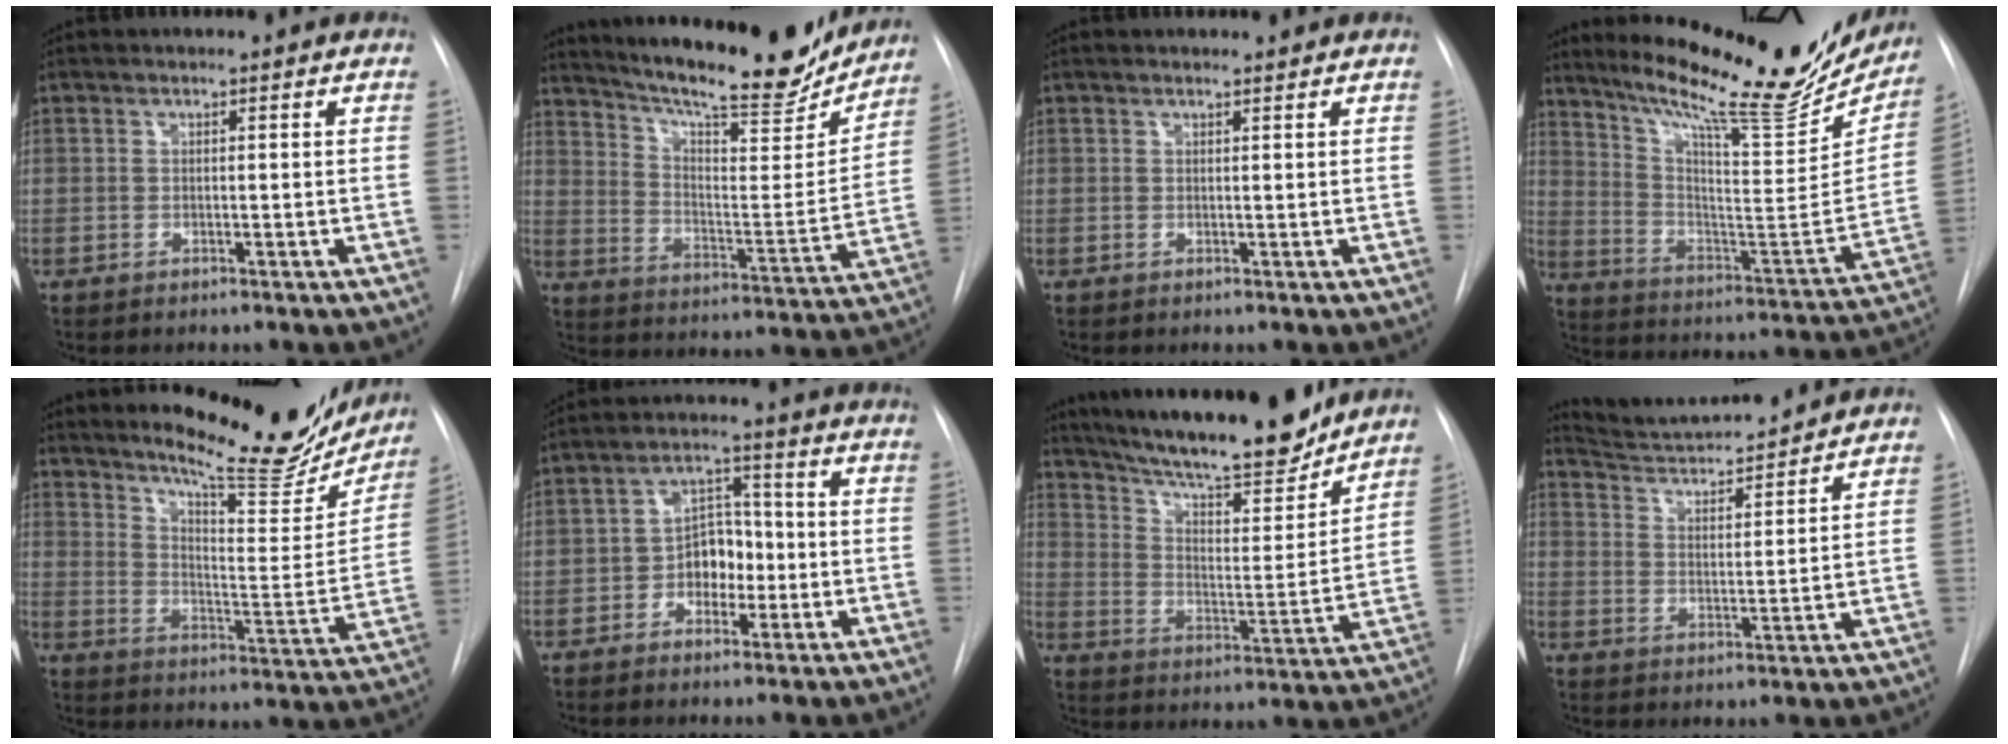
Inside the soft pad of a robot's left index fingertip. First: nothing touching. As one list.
[{"total": 22.8, "force": [20.1, 4.0, 9.8], "torque": [-0.162, -0.033, 0.284]}, {"total": 1.3, "force": [1.3, 0.1, 0.1], "torque": [-0.007, 0.005, 0.018]}, {"total": 26.7, "force": [22.3, 4.4, 14.0], "torque": [-0.222, -0.059, 0.314]}, {"total": 19.7, "force": [17.5, 3.5, 8.4], "torque": [-0.118, -0.052, 0.234]}, {"total": 6.2, "force": [-1.7, 4.2, 4.3], "torque": [-0.071, 0.024, -0.031]}, {"total": 22.2, "force": [19.3, 3.5, 10.5], "torque": [-0.177, -0.007, 0.287]}, {"total": 12.8, "force": [12.3, 0.8, 3.5], "torque": [-0.064, 0.006, 0.194]}]